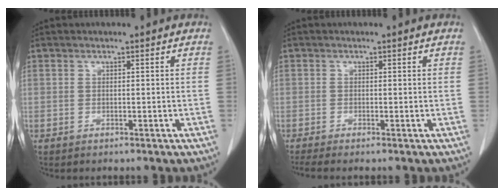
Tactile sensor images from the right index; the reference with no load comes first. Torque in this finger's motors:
{"motor_torque": [-0.09, 0.03, 0.00, 0.01]}